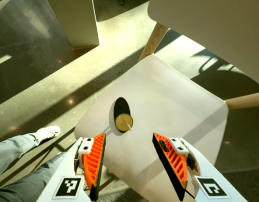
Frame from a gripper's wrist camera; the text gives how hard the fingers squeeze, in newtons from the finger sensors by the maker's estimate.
{"total": 0.0}